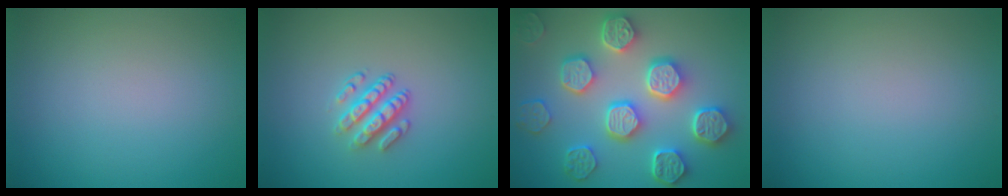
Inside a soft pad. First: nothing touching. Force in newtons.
{"total": 2.8, "press": 2.4, "slide": 1.5}
{"total": 8.0, "press": 6.7, "slide": 4.4}
{"total": 0.0}